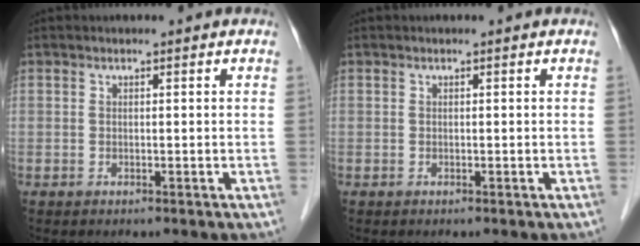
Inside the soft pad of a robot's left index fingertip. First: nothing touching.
{"total": 0.0}